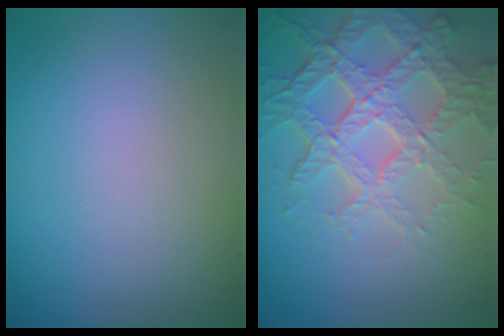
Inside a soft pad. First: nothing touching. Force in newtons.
{"total": 7.3, "press": 5.2, "slide": 5.2}